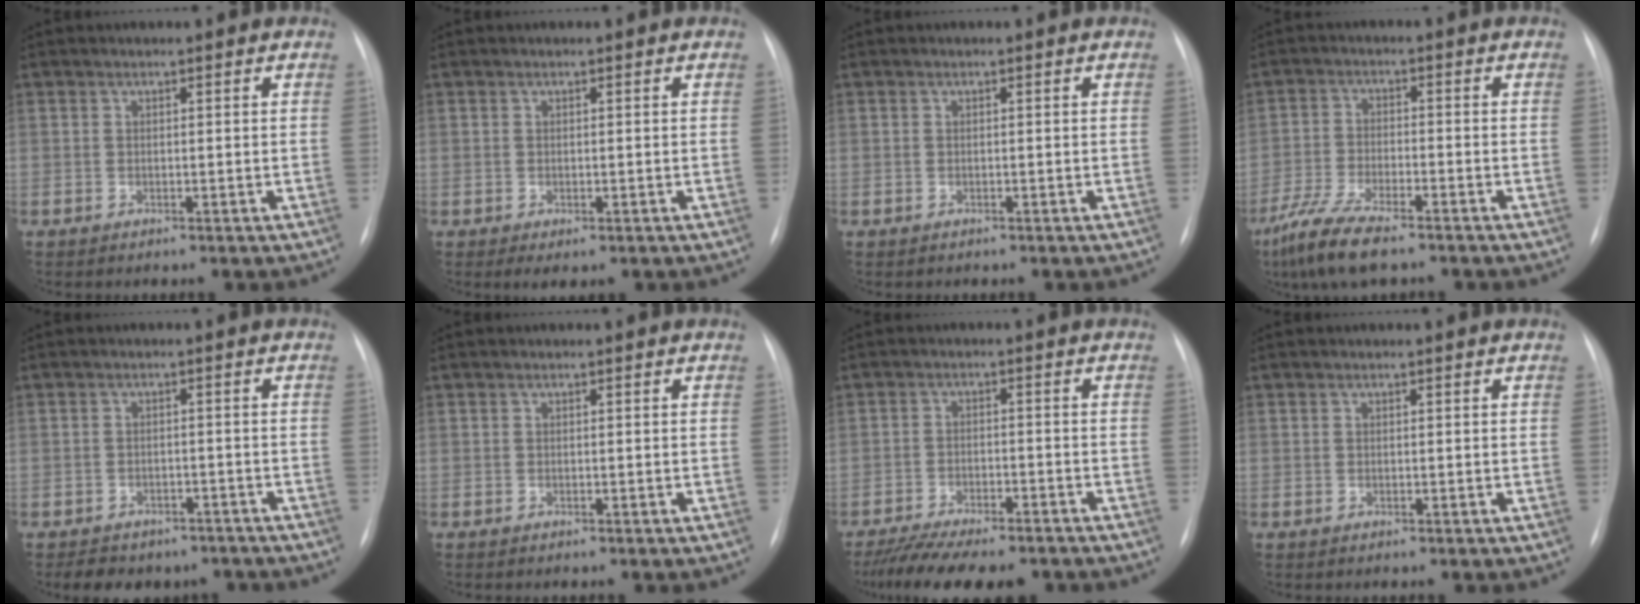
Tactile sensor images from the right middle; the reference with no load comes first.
{"total": 1.4, "force": [-0.6, 0.5, 1.1], "torque": [-0.017, -0.006, -0.002]}
{"total": 0.0}
{"total": 8.3, "force": [-6.1, 1.2, 5.4], "torque": [-0.116, -0.023, -0.113]}
{"total": 8.5, "force": [-7.0, 4.3, 2.2], "torque": [-0.030, 0.009, -0.083]}
{"total": 0.0}
{"total": 13.9, "force": [-11.7, 3.3, 6.7], "torque": [-0.123, -0.011, -0.171]}
{"total": 0.0}